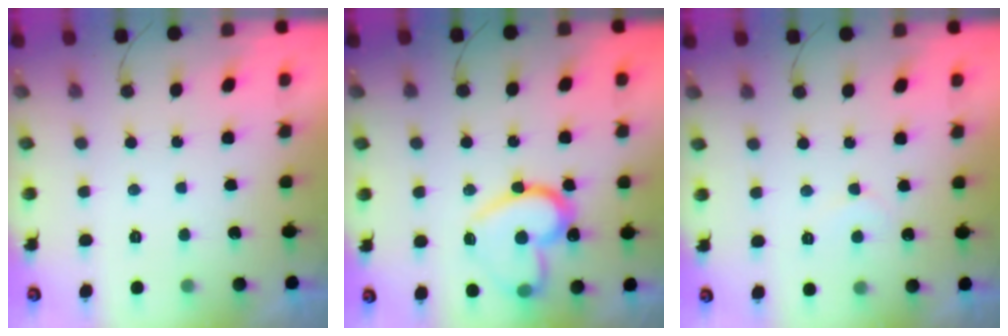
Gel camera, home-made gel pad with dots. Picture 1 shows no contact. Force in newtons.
{"total": 19.4, "press": 19.3, "slide": 1.7}
{"total": 4.8, "press": 4.8, "slide": 0.3}